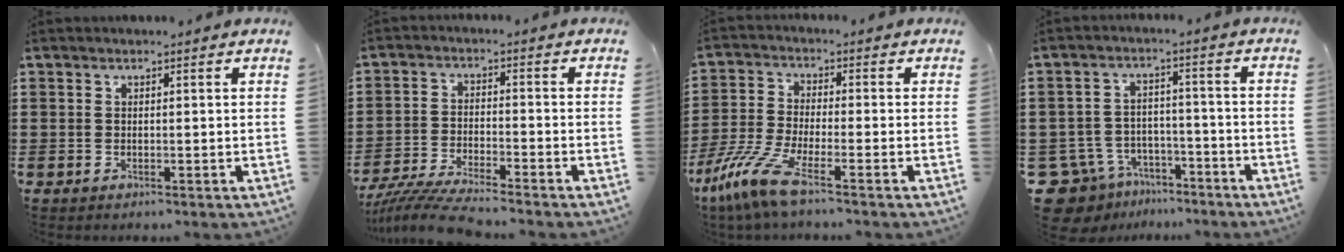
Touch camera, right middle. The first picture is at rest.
{"total": 6.4, "force": [-6.1, -0.1, 2.0], "torque": [-0.048, -0.011, -0.121]}
{"total": 8.6, "force": [-5.9, 1.4, 6.0], "torque": [-0.158, -0.019, -0.125]}
{"total": 7.3, "force": [-6.4, 3.5, 0.8], "torque": [-0.048, 0.015, -0.131]}